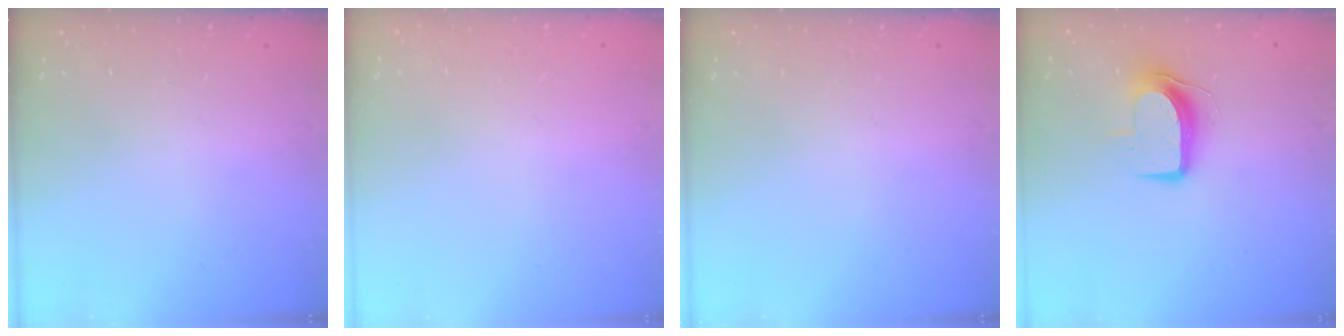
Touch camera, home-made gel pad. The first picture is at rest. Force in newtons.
{"total": 0.0}
{"total": 0.0}
{"total": 8.8, "press": 8.8, "slide": 0.5}